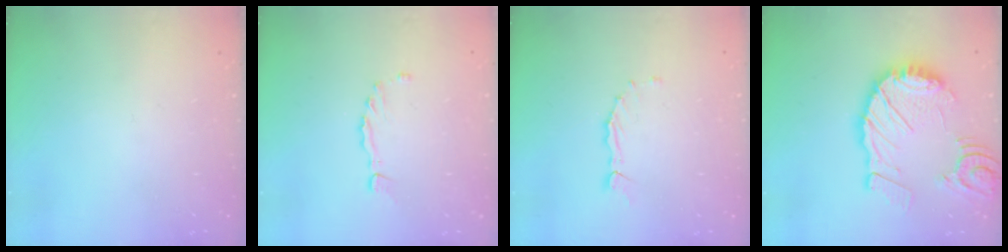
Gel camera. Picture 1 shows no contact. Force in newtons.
{"total": 1.7, "press": 1.7, "slide": 0.2}
{"total": 2.2, "press": 2.2, "slide": 0.2}
{"total": 17.6, "press": 17.5, "slide": 2.2}